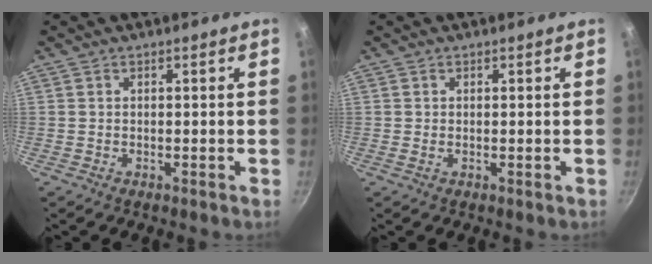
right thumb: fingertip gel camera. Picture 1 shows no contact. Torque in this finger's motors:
{"motor_torque": [-0.77, -0.03, -0.15, 0.28, 0.02]}